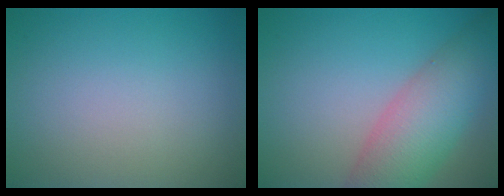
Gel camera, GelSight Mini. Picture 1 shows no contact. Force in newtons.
{"total": 7.0, "press": 7.0, "slide": 0.3}